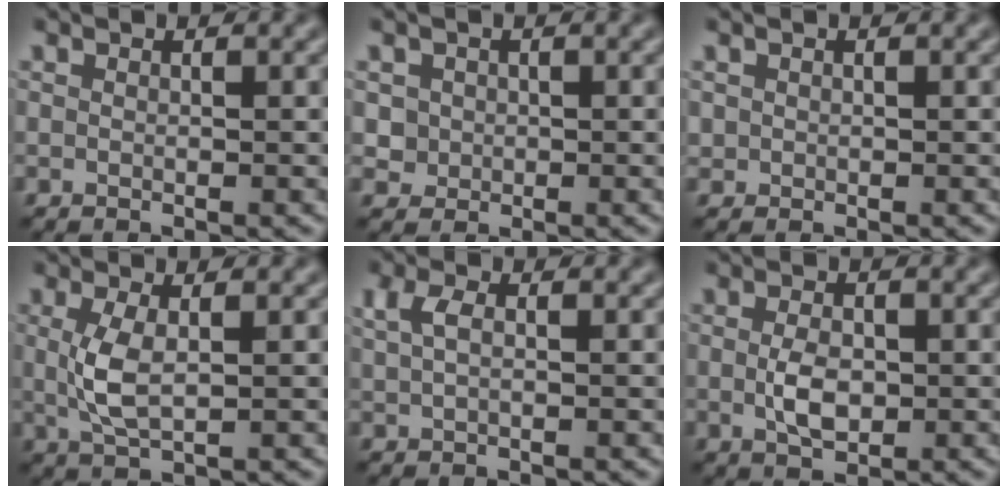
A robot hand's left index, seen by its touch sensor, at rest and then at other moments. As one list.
[{"total": 1.5, "force": [0.1, 1.5, 0.2], "torque": [0.004, -0.006, 0.014]}, {"total": 0.5, "force": [0.1, 0.5, 0.0], "torque": [0.006, -0.004, 0.004]}, {"total": 3.2, "force": [0.3, 1.2, 3.0], "torque": [-0.074, -0.002, 0.007]}, {"total": 2.0, "force": [0.7, 0.9, 1.6], "torque": [-0.036, 0.005, 0.014]}, {"total": 2.9, "force": [-0.2, 1.7, 2.3], "torque": [-0.048, -0.003, -0.003]}]